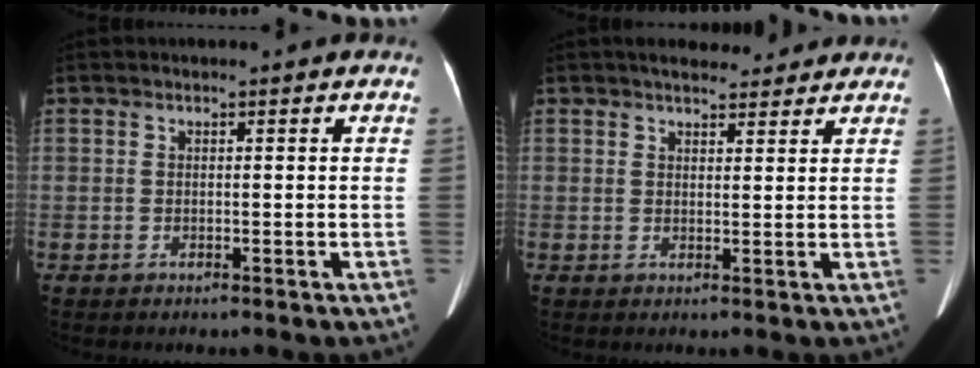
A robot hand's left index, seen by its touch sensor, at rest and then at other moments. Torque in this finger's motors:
{"motor_torque": [-0.02, -0.62, -0.16, -0.01]}